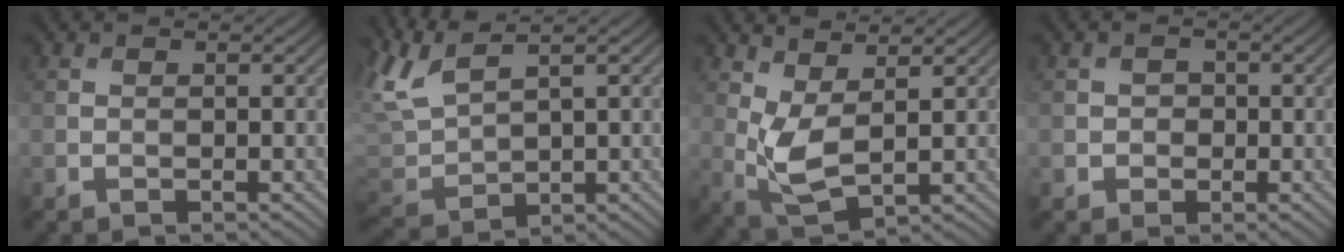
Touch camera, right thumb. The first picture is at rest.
{"total": 5.9, "force": [3.4, 1.8, 4.5], "torque": [-0.127, 0.012, 0.070]}
{"total": 5.4, "force": [1.4, 2.4, 4.7], "torque": [-0.119, -0.005, 0.030]}
{"total": 1.7, "force": [-0.4, 1.6, 0.4], "torque": [-0.004, -0.004, -0.009]}